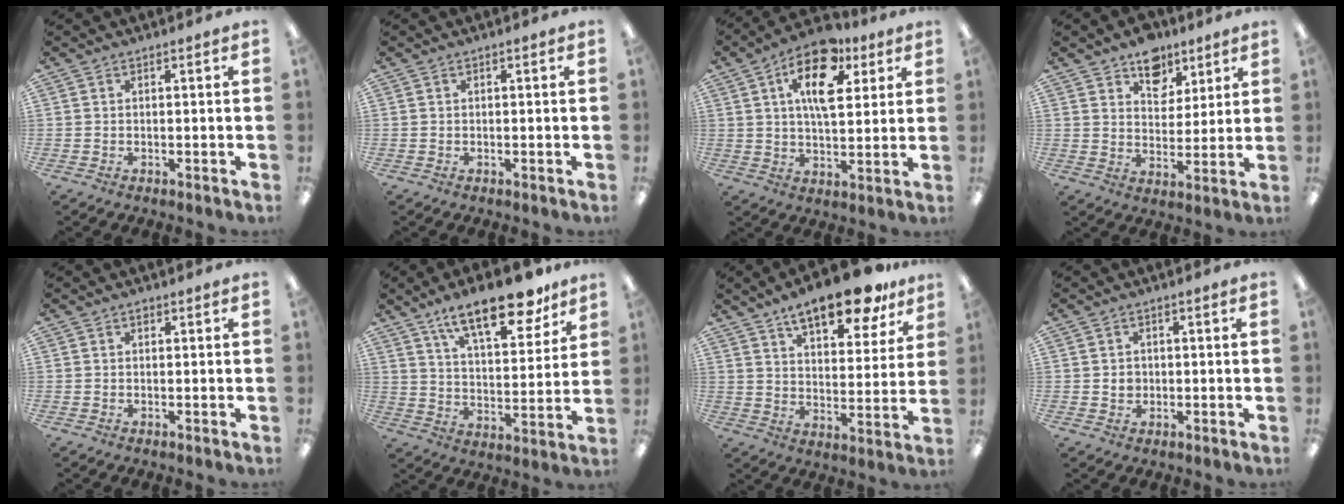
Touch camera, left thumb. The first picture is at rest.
{"total": 0.0}
{"total": 15.3, "force": [7.0, 8.1, 11.0], "torque": [-0.165, -0.013, 0.119]}
{"total": 9.7, "force": [6.9, 6.3, 2.5], "torque": [-0.027, -0.042, 0.126]}
{"total": 0.8, "force": [0.5, 0.5, 0.5], "torque": [-0.011, 0.004, 0.008]}
{"total": 18.4, "force": [12.7, 7.0, 11.4], "torque": [-0.166, -0.070, 0.209]}
{"total": 15.3, "force": [11.6, 5.2, 8.4], "torque": [-0.124, -0.063, 0.196]}
{"total": 2.1, "force": [0.0, 1.9, 0.9], "torque": [-0.018, 0.006, -0.002]}